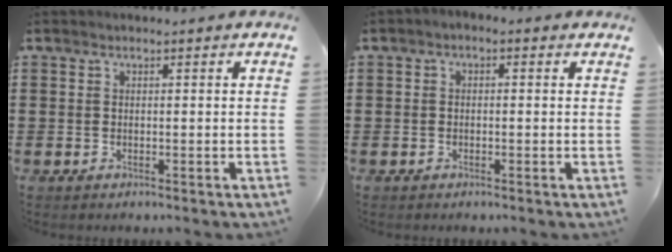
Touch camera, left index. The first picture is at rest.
{"total": 1.1, "force": [-1.0, 0.3, 0.3], "torque": [-0.009, -0.001, -0.021]}